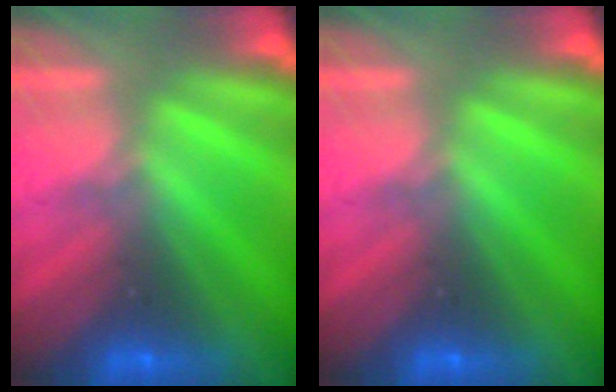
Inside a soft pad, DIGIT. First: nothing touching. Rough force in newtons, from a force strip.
{"total": 0.0}